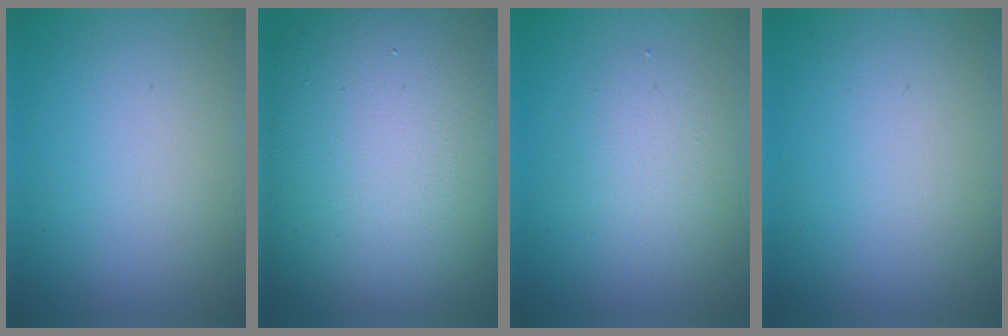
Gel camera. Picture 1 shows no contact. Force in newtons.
{"total": 19.8, "press": 19.8, "slide": 1.2}
{"total": 2.4, "press": 2.4, "slide": 0.1}
{"total": 0.0}